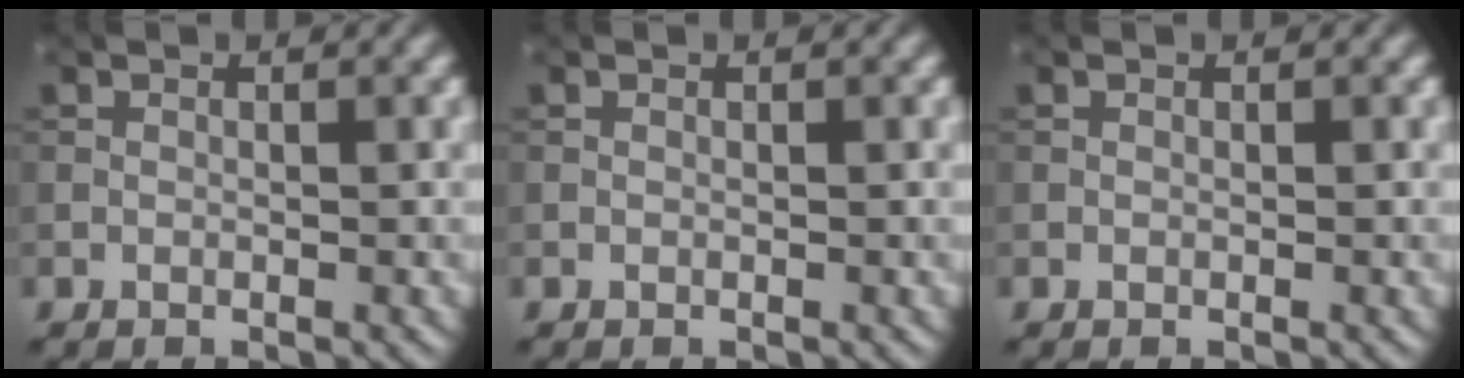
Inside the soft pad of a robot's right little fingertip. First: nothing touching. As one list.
[{"total": 0.0}, {"total": 0.0}]